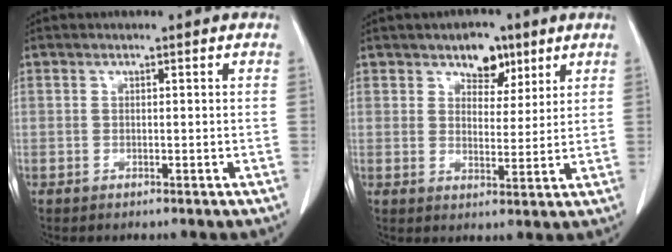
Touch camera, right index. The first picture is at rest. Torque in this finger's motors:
{"motor_torque": [0.33, 0.41, 0.01, 0.02]}